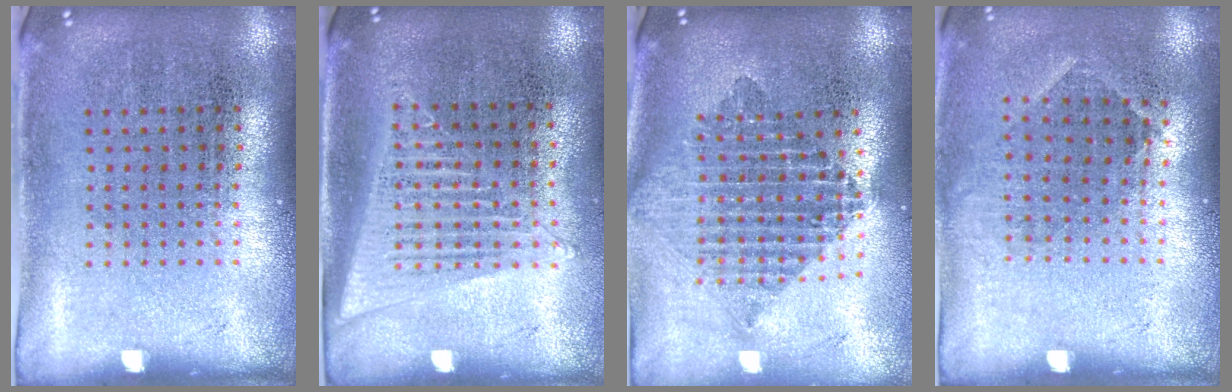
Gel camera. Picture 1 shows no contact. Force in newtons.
{"total": 1.4, "press": 1.3, "slide": 0.5}
{"total": 2.1, "press": 1.7, "slide": 1.3}
{"total": 0.9, "press": 0.6, "slide": 0.6}